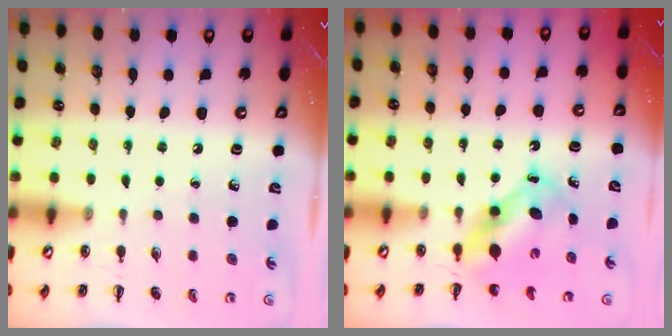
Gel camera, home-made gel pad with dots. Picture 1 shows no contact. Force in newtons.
{"total": 5.7, "press": 5.6, "slide": 1.1}